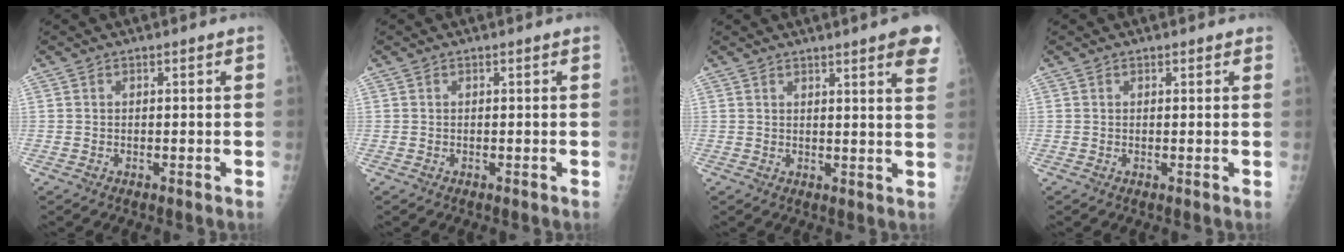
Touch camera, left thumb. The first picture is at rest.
{"total": 0.0}
{"total": 7.7, "force": [5.0, 0.9, 5.8], "torque": [-0.056, -0.015, 0.050]}
{"total": 0.8, "force": [0.6, 0.5, 0.2], "torque": [0.004, -0.003, 0.004]}